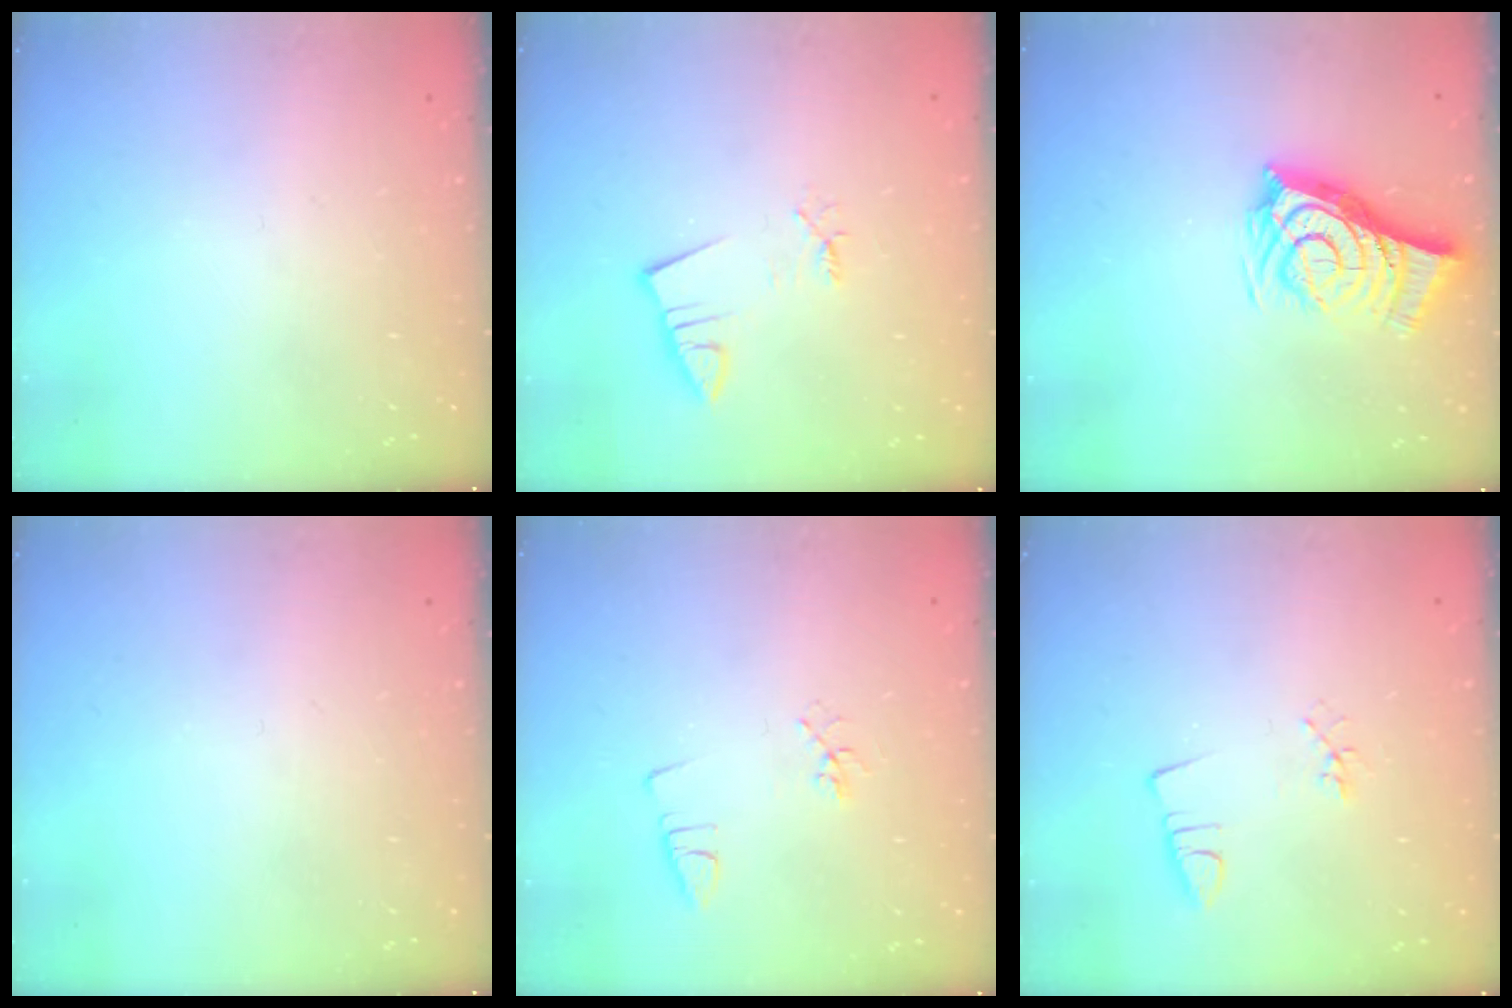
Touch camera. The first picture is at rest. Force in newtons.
{"total": 2.2, "press": 2.1, "slide": 0.2}
{"total": 11.5, "press": 10.8, "slide": 3.8}
{"total": 0.0}
{"total": 3.7, "press": 3.3, "slide": 1.7}
{"total": 2.2, "press": 1.7, "slide": 1.4}